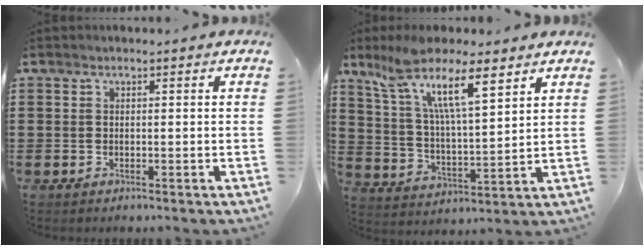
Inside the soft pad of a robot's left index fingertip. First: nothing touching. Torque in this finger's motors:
{"motor_torque": [0.26, 0.19, 0.48, 0.17]}